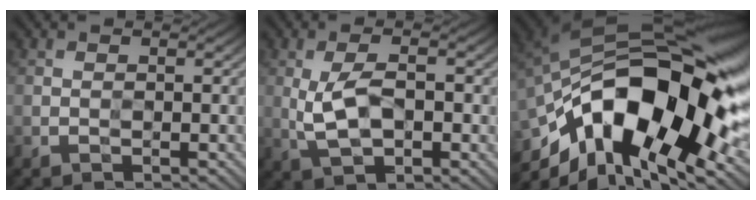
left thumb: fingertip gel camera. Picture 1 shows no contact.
{"total": 5.0, "force": [0.2, 2.3, 4.5], "torque": [-0.099, 0.002, 0.006]}
{"total": 19.8, "force": [-3.9, 10.6, 16.3], "torque": [-0.308, -0.010, -0.057]}